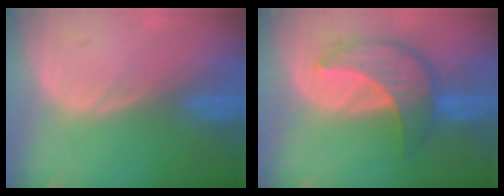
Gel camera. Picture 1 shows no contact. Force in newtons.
{"total": 7.8, "press": 7.5, "slide": 2.3}